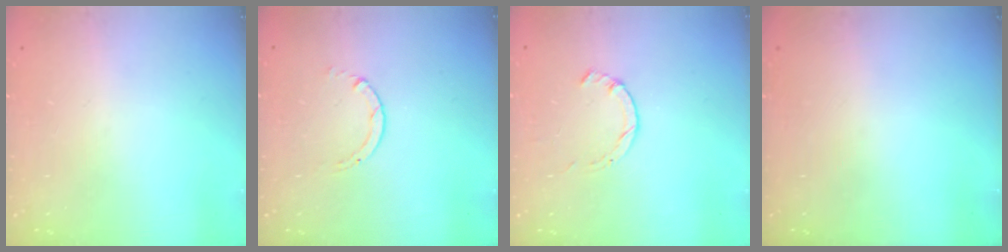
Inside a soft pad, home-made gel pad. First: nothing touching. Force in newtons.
{"total": 0.6, "press": 0.5, "slide": 0.1}
{"total": 1.0, "press": 1.0, "slide": 0.3}
{"total": 0.0}